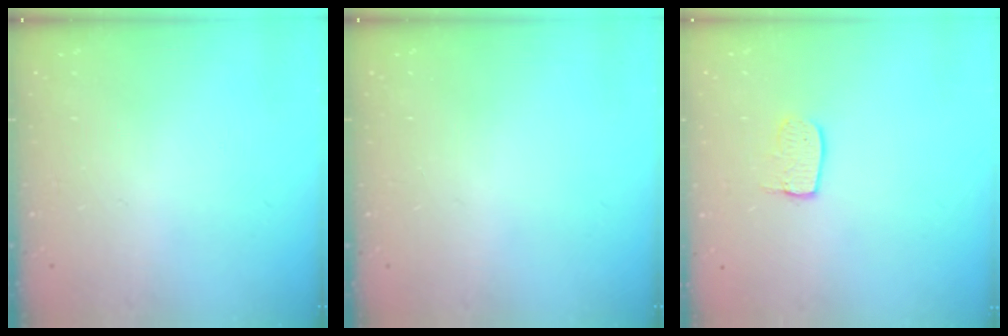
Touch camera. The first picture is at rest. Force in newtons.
{"total": 0.0}
{"total": 6.0, "press": 6.0, "slide": 0.3}